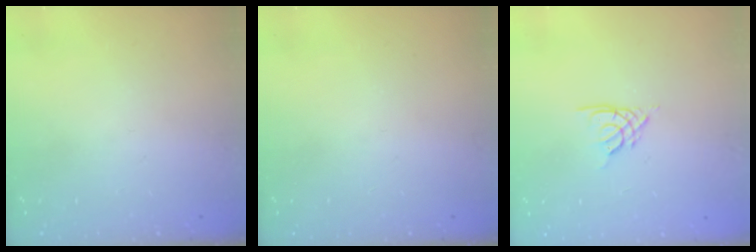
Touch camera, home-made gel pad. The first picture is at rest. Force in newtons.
{"total": 0.0}
{"total": 2.7, "press": 2.7, "slide": 0.4}